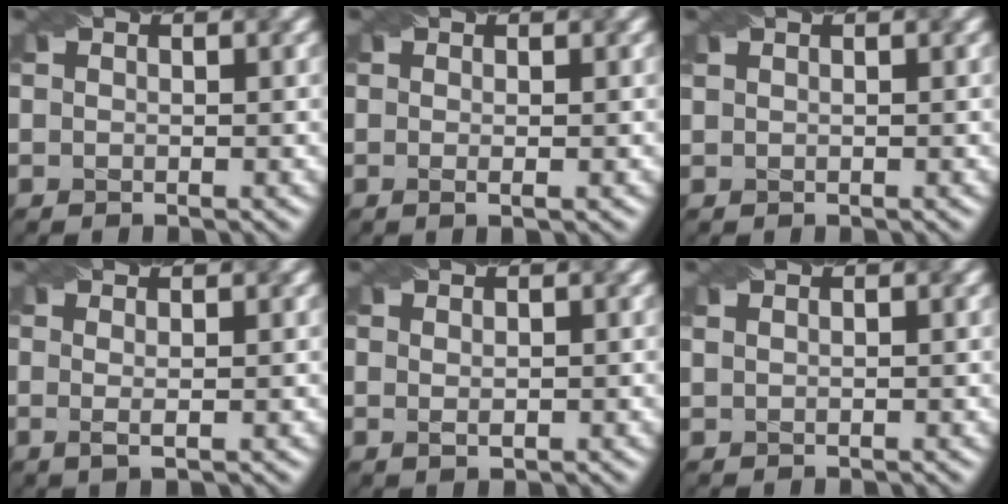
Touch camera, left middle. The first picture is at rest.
{"total": 1.0, "force": [0.0, 0.0, 1.0], "torque": [-0.014, -0.002, -0.003]}
{"total": 0.8, "force": [0.7, 0.2, 0.3], "torque": [-0.006, -0.001, 0.014]}
{"total": 1.4, "force": [0.1, 0.0, 1.4], "torque": [-0.021, 0.000, -0.003]}
{"total": 0.9, "force": [0.3, 0.3, 0.7], "torque": [-0.011, -0.003, 0.010]}
{"total": 1.2, "force": [0.9, 0.5, 0.7], "torque": [-0.007, 0.006, 0.007]}